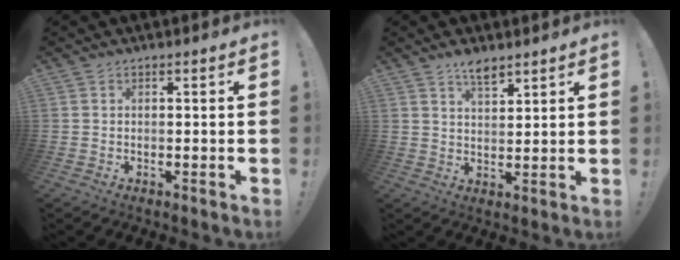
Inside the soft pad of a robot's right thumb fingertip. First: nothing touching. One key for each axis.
{"total": 5.3, "fx": 4.2, "fy": 1.8, "fz": 2.6, "tx": -0.038, "ty": -0.027, "tz": 0.071}